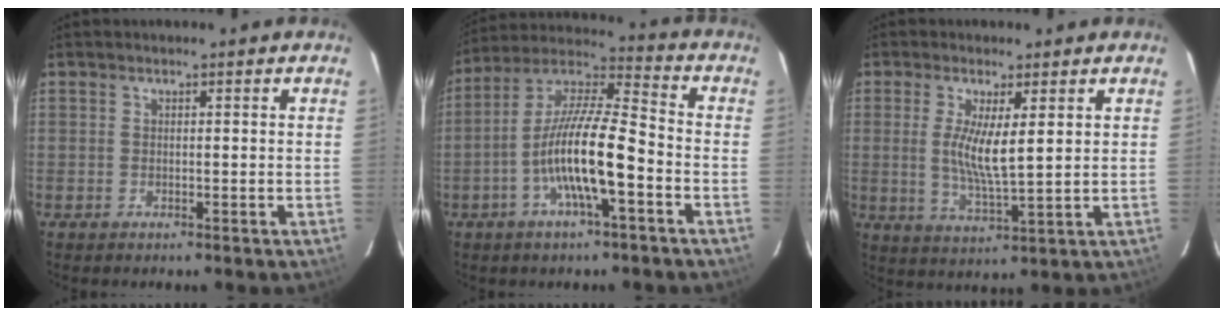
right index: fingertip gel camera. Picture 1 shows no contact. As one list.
[{"total": 13.9, "force": [-5.0, 2.4, 12.8], "torque": [-0.246, 0.002, -0.100]}, {"total": 6.5, "force": [1.4, 0.8, 6.3], "torque": [-0.121, -0.014, 0.026]}]